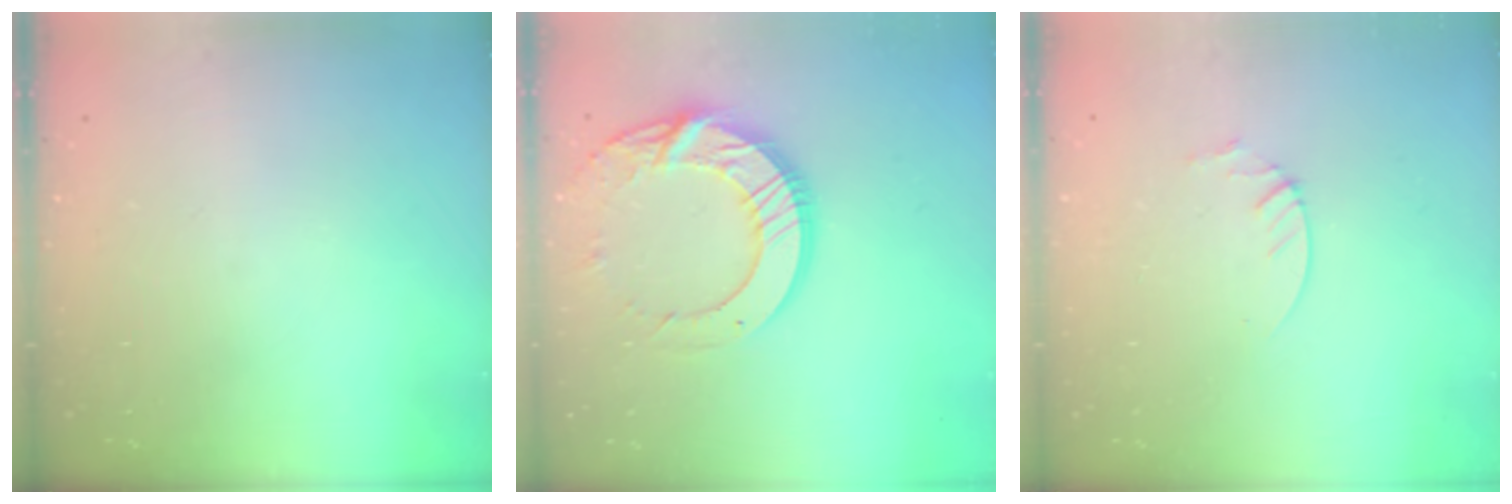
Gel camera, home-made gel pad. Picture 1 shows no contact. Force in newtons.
{"total": 16.7, "press": 16.7, "slide": 1.4}
{"total": 2.1, "press": 2.1, "slide": 0.2}